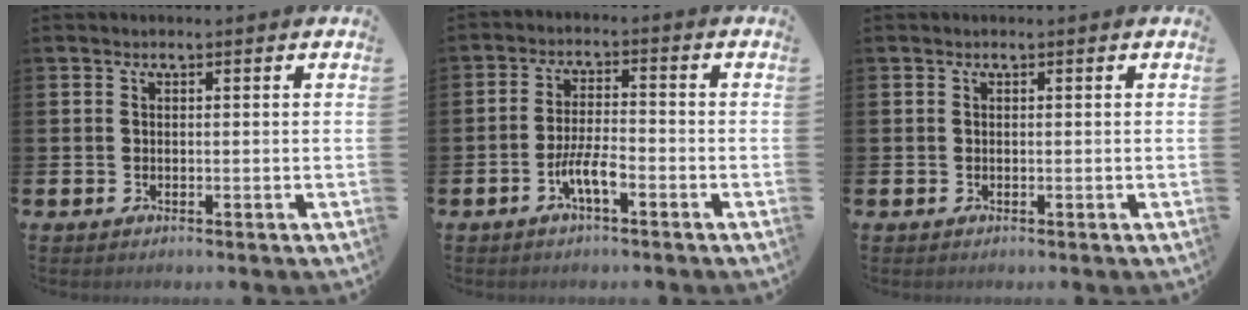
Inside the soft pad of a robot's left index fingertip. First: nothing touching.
{"total": 4.3, "force": [-2.0, 1.1, 3.6], "torque": [-0.077, 0.005, -0.041]}
{"total": 0.0}